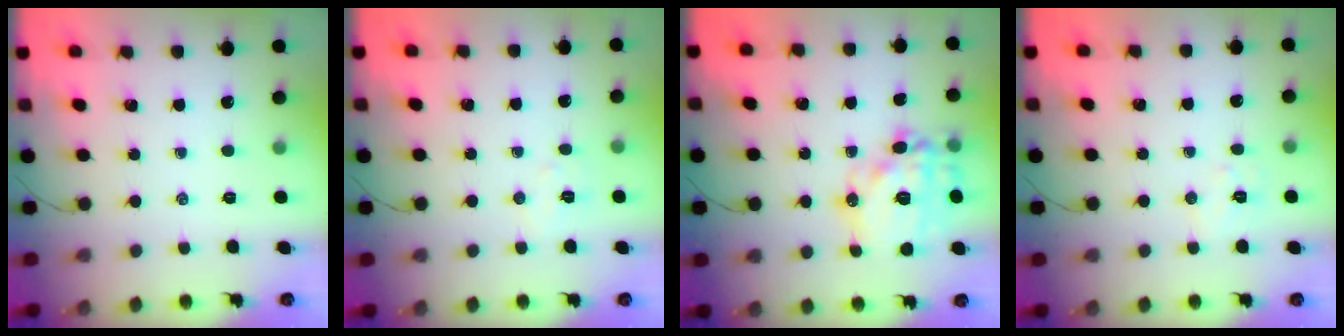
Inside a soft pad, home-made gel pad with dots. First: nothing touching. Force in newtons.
{"total": 4.8, "press": 4.7, "slide": 0.9}
{"total": 18.1, "press": 17.9, "slide": 2.5}
{"total": 5.8, "press": 5.7, "slide": 1.0}